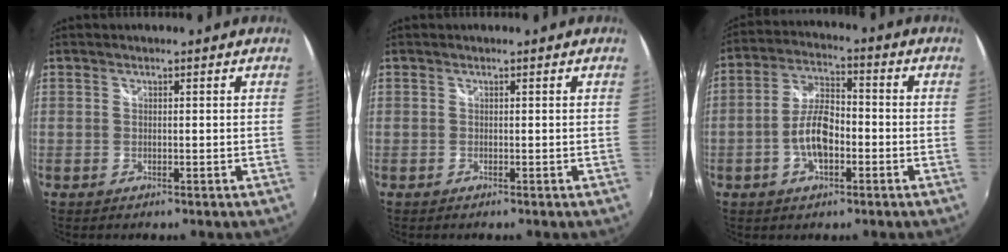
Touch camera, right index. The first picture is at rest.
{"total": 0.0}
{"total": 8.8, "force": [-2.7, 4.2, 7.2], "torque": [-0.146, 0.011, -0.048]}